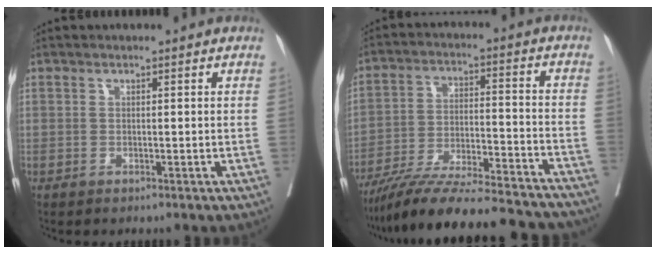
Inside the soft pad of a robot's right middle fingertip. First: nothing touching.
{"total": 25.8, "force": [-23.1, 3.0, 11.2], "torque": [-0.146, -0.021, -0.341]}